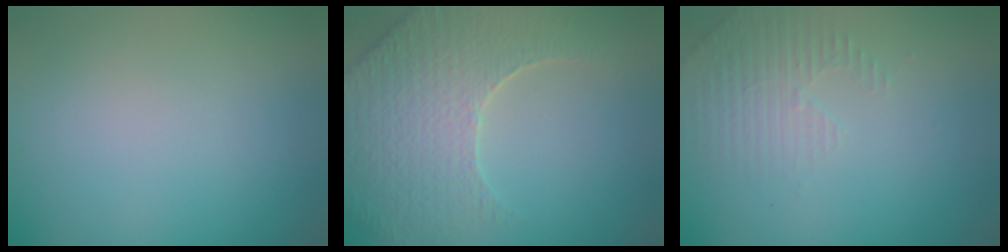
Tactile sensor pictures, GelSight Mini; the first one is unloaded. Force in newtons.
{"total": 5.9, "press": 5.1, "slide": 3.0}
{"total": 2.3, "press": 2.2, "slide": 0.6}